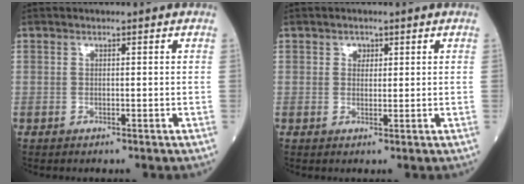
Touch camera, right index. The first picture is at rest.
{"total": 1.4, "force": [0.7, 1.1, 0.5], "torque": [-0.002, 0.000, 0.007]}